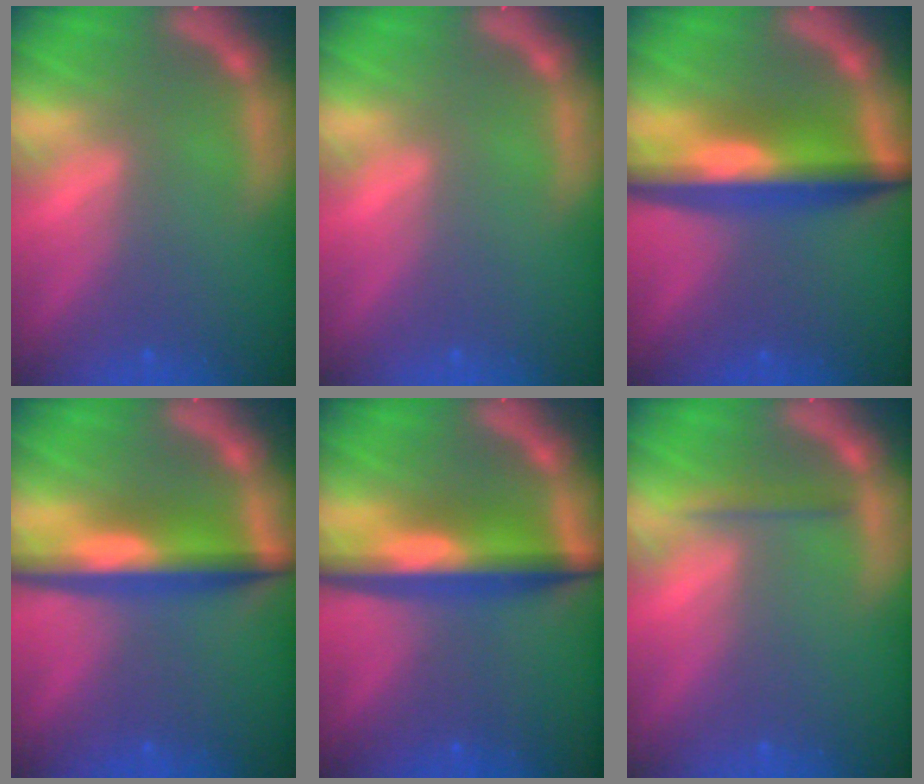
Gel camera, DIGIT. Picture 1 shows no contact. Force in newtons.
{"total": 0.0}
{"total": 8.1}
{"total": 6.5}
{"total": 7.1}
{"total": 1.4}